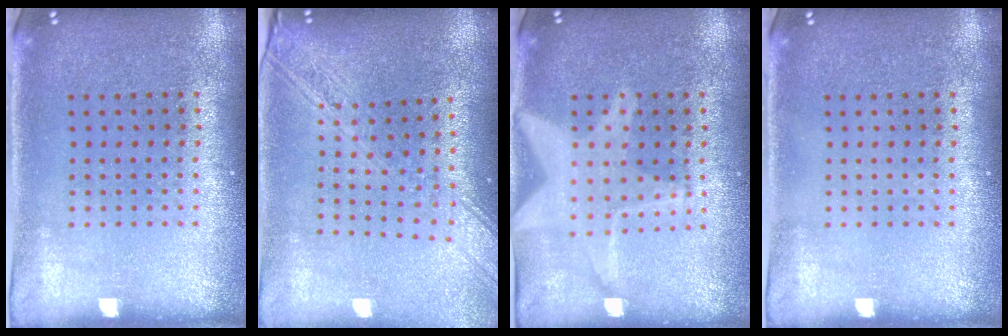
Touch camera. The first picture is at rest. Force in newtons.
{"total": 2.3, "press": 1.9, "slide": 1.2}
{"total": 3.1, "press": 3.1, "slide": 0.3}
{"total": 0.0}